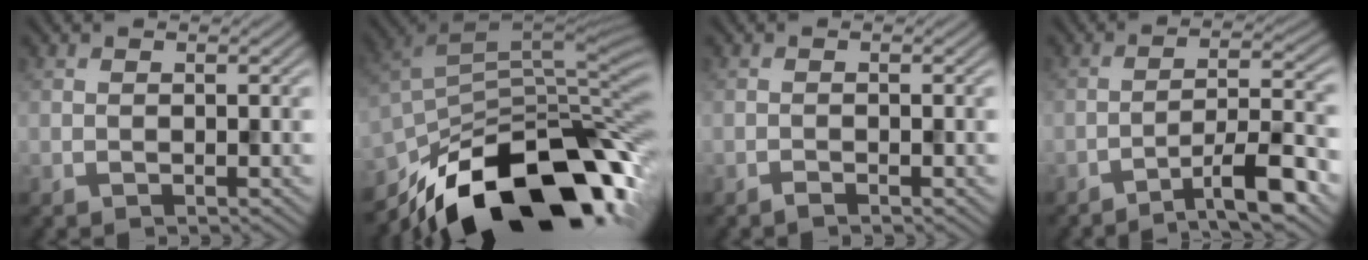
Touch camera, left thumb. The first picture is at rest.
{"total": 17.9, "force": [-11.9, 7.8, 10.9], "torque": [-0.214, -0.033, -0.188]}
{"total": 0.6, "force": [-0.6, 0.0, 0.3], "torque": [-0.004, 0.002, -0.013]}
{"total": 8.4, "force": [-5.8, 1.2, 6.0], "torque": [-0.090, 0.019, -0.098]}